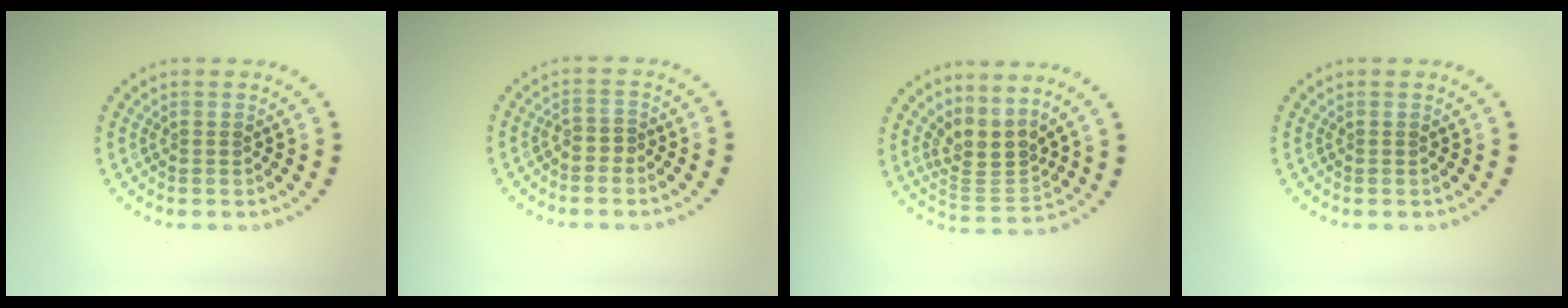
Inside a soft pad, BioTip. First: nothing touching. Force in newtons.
{"total": 0.8, "press": 0.7, "slide": 0.5}
{"total": 3.4, "press": 2.4, "slide": 2.4}
{"total": 0.0}